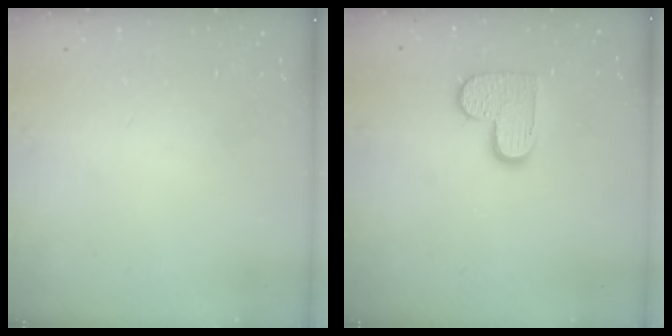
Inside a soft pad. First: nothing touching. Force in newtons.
{"total": 10.4, "press": 10.4, "slide": 0.6}